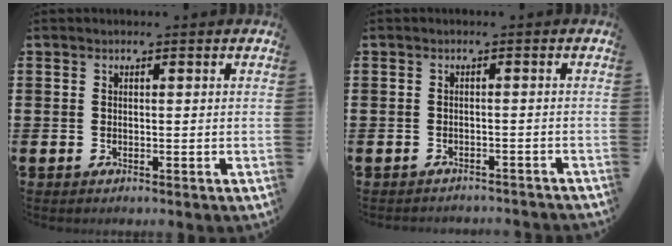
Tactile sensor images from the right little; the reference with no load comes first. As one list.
[{"total": 1.2, "force": [-1.2, 0.0, -0.1], "torque": [-0.002, 0.002, -0.024]}]